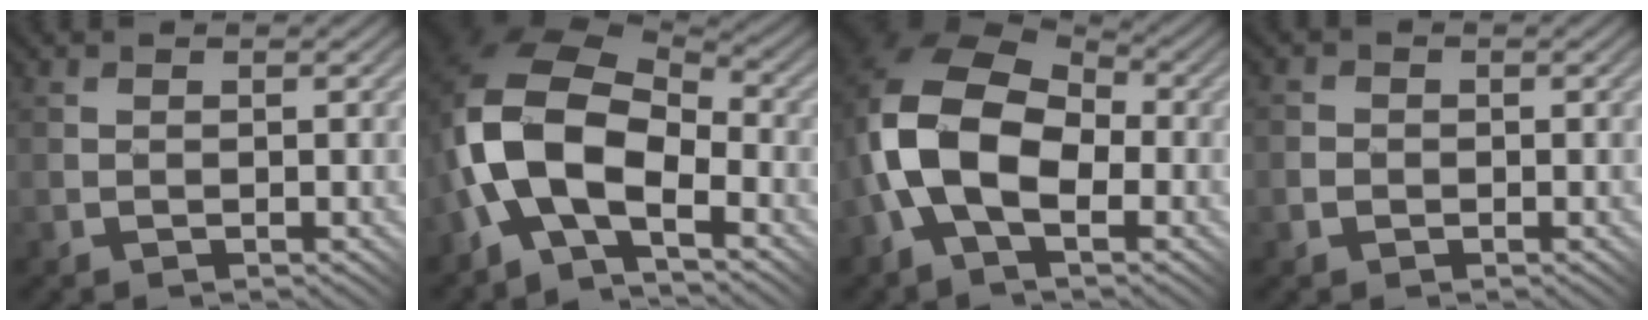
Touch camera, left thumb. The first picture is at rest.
{"total": 13.9, "force": [-3.4, 8.1, 10.8], "torque": [-0.235, -0.008, -0.069]}
{"total": 13.0, "force": [-2.2, 8.2, 9.9], "torque": [-0.209, 0.000, -0.055]}
{"total": 2.8, "force": [-0.5, 2.8, 0.2], "torque": [-0.003, 0.014, -0.026]}